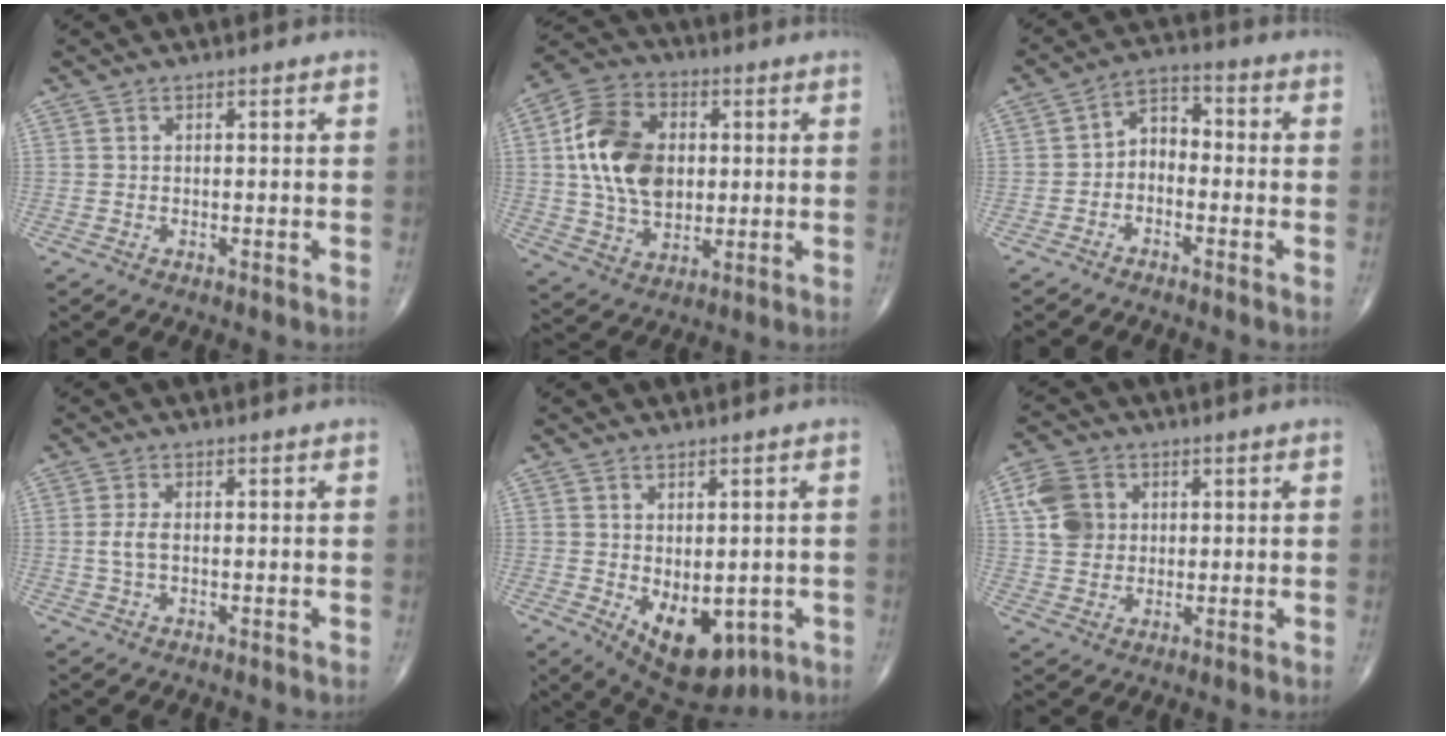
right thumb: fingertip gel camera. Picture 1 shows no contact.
{"total": 16.6, "force": [2.0, 11.5, 11.8], "torque": [-0.193, 0.008, 0.035]}
{"total": 5.4, "force": [-1.4, 3.8, 3.6], "torque": [-0.042, 0.033, -0.041]}
{"total": 2.4, "force": [-0.1, 1.1, 2.1], "torque": [-0.055, 0.001, -0.003]}
{"total": 12.0, "force": [-3.4, 7.0, 9.2], "torque": [-0.107, -0.005, -0.026]}
{"total": 8.1, "force": [1.9, 6.6, 4.2], "torque": [-0.064, 0.000, 0.032]}